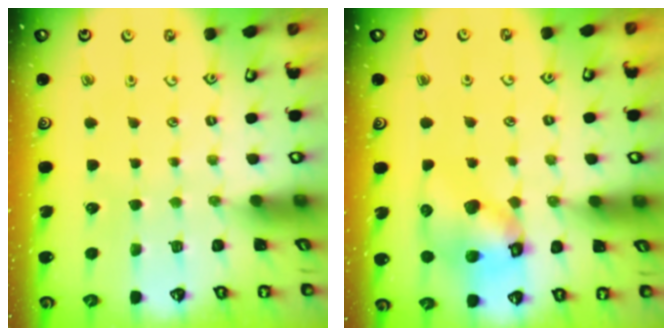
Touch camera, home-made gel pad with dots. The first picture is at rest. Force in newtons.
{"total": 11.6, "press": 11.5, "slide": 1.6}